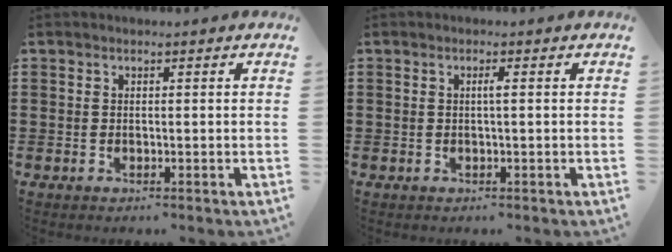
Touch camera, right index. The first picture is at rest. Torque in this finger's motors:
{"motor_torque": [0.31, -0.26, 0.01, 0.04]}